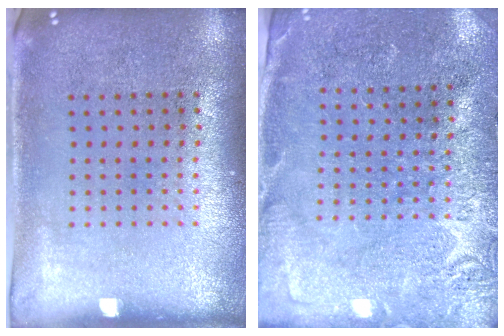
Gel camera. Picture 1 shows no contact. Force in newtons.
{"total": 2.8, "press": 2.7, "slide": 0.5}